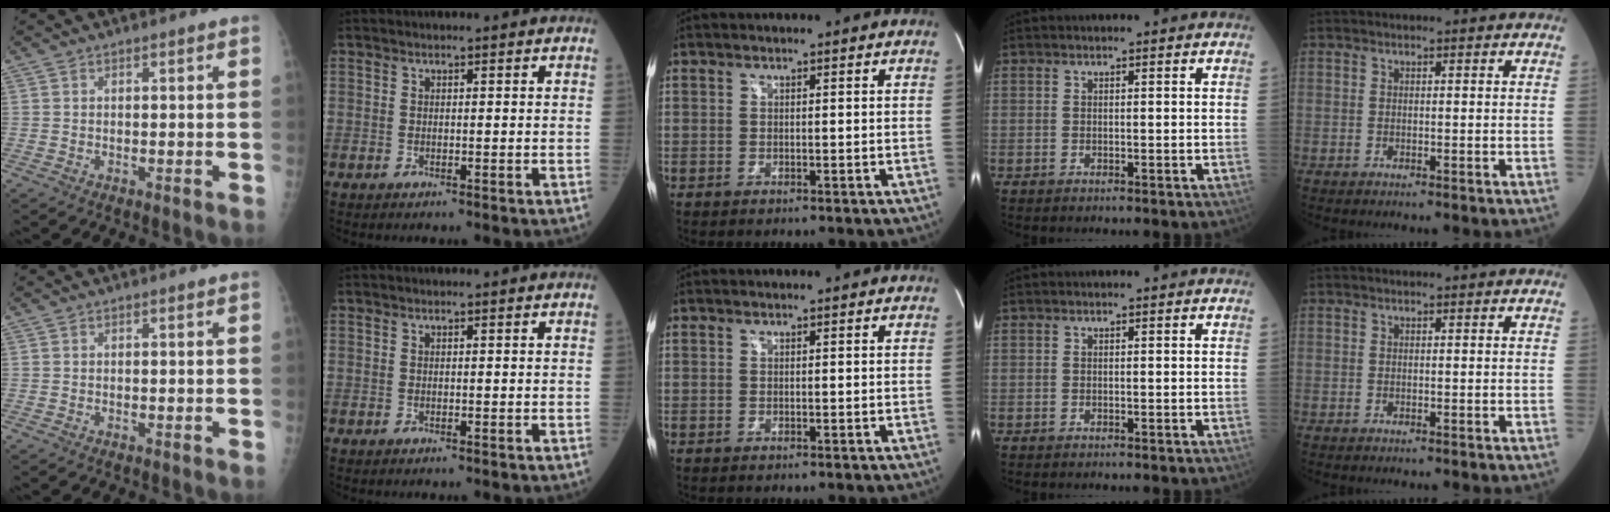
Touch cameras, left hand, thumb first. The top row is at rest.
{}